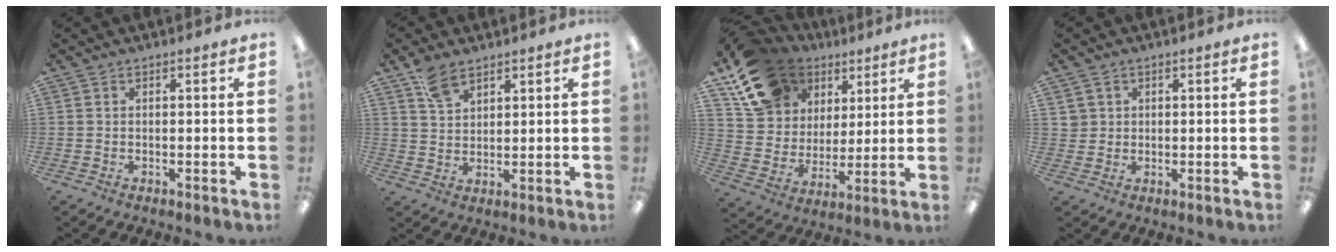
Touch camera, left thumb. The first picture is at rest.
{"total": 6.3, "force": [4.5, 3.3, 3.0], "torque": [-0.056, -0.016, 0.084]}
{"total": 17.2, "force": [10.9, 11.7, 6.3], "torque": [-0.127, -0.052, 0.209]}
{"total": 2.7, "force": [1.0, 2.5, -0.1], "torque": [0.002, 0.001, 0.017]}